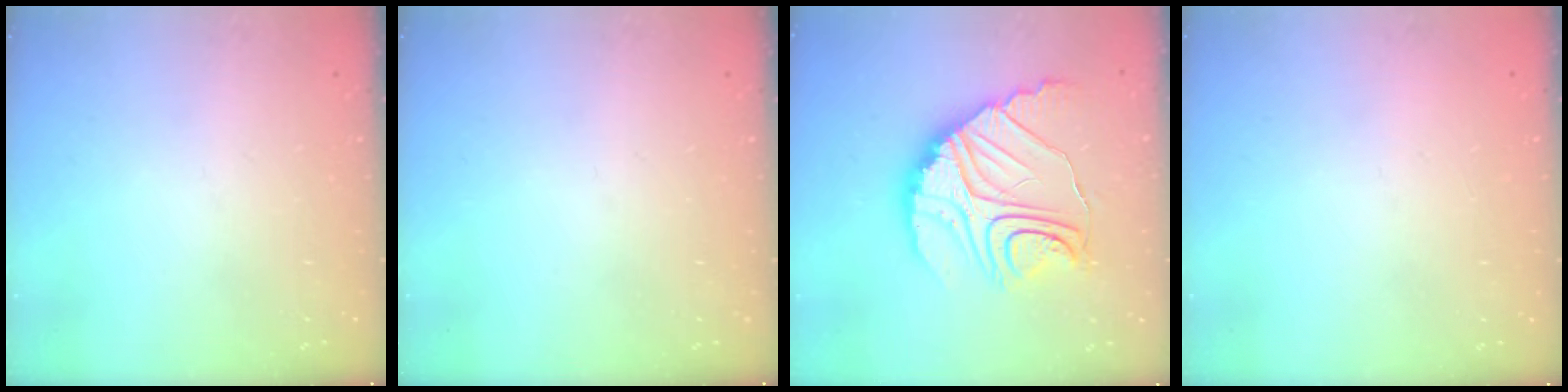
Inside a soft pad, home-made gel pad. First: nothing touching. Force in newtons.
{"total": 0.0}
{"total": 17.4, "press": 17.4, "slide": 1.3}
{"total": 2.3, "press": 2.3, "slide": 0.1}